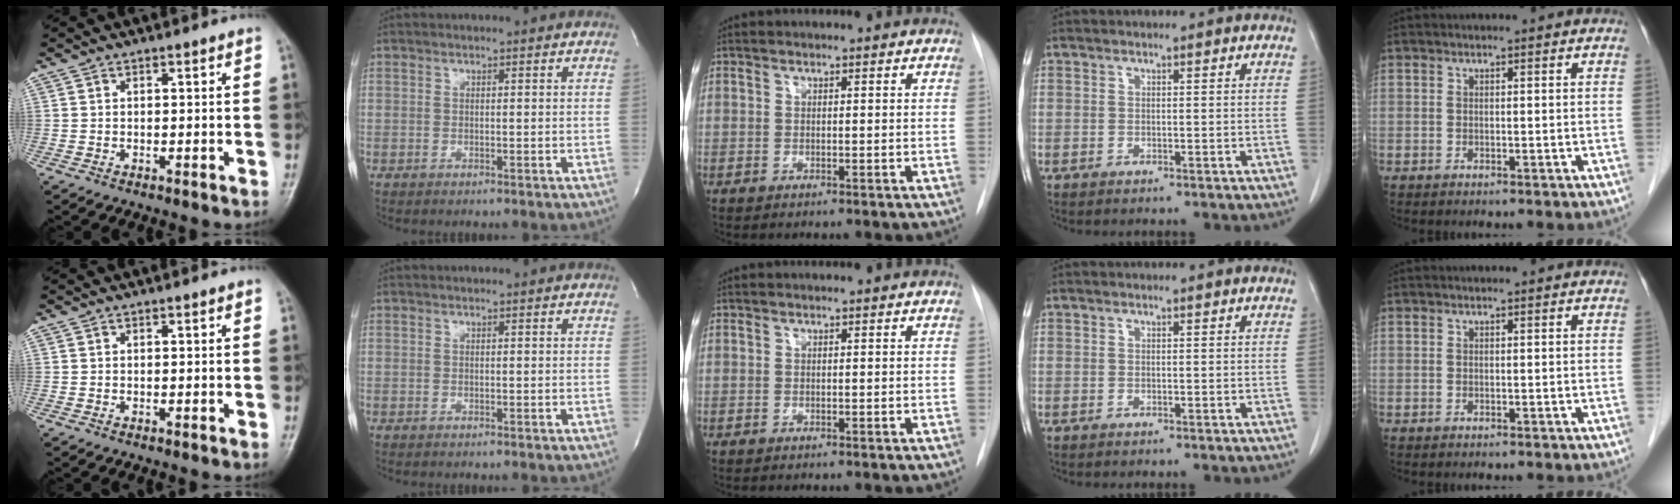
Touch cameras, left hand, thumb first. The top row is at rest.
{}